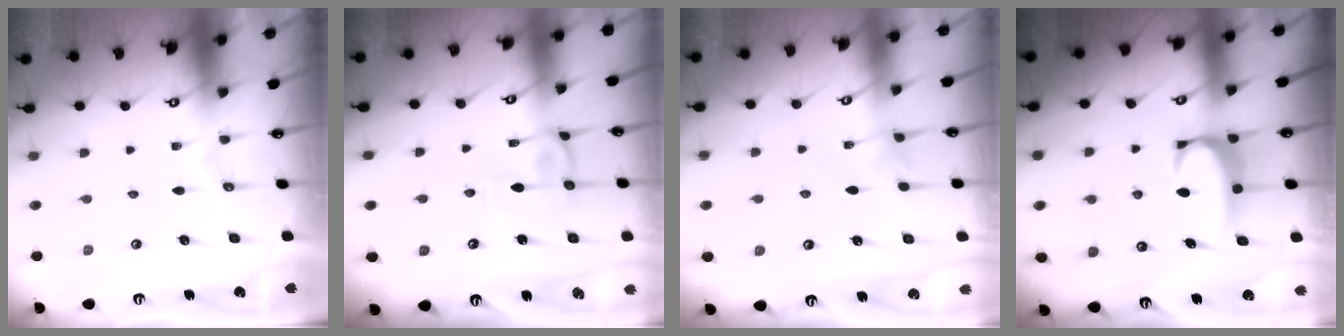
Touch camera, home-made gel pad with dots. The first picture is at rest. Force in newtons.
{"total": 1.5, "press": 1.4, "slide": 0.5}
{"total": 2.7, "press": 2.7, "slide": 0.2}
{"total": 2.0, "press": 1.9, "slide": 0.5}